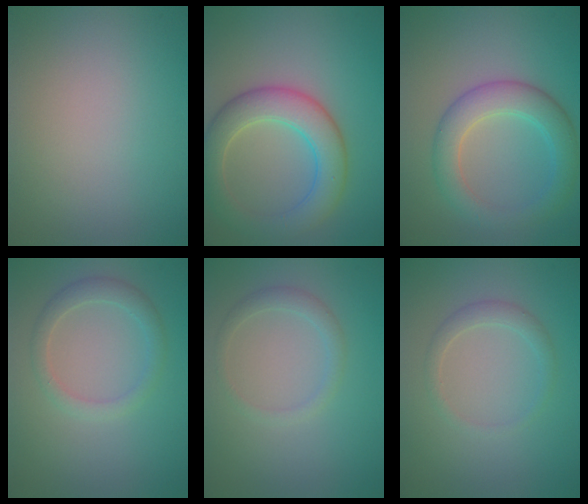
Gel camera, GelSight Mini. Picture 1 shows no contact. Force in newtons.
{"total": 6.1, "press": 6.1, "slide": 0.3}
{"total": 4.7, "press": 4.7, "slide": 0.1}
{"total": 2.2, "press": 2.2, "slide": 0.0}
{"total": 1.5, "press": 1.5, "slide": 0.1}
{"total": 1.7, "press": 1.7, "slide": 0.2}